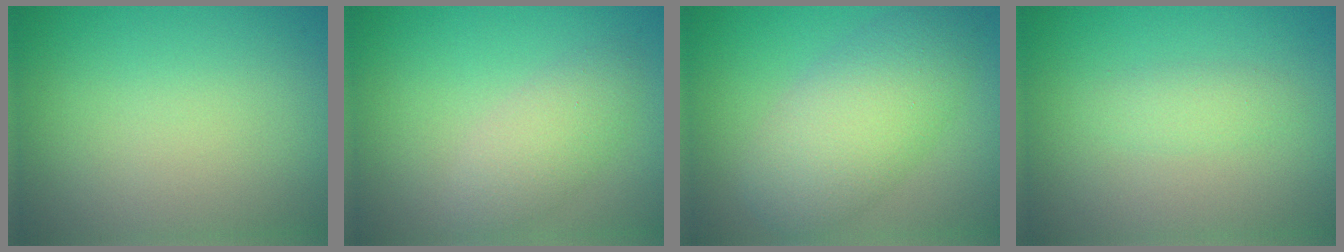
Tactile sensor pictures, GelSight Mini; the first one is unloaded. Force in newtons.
{"total": 2.6, "press": 2.6, "slide": 0.2}
{"total": 6.4, "press": 6.4, "slide": 0.0}
{"total": 1.5, "press": 1.5, "slide": 0.1}